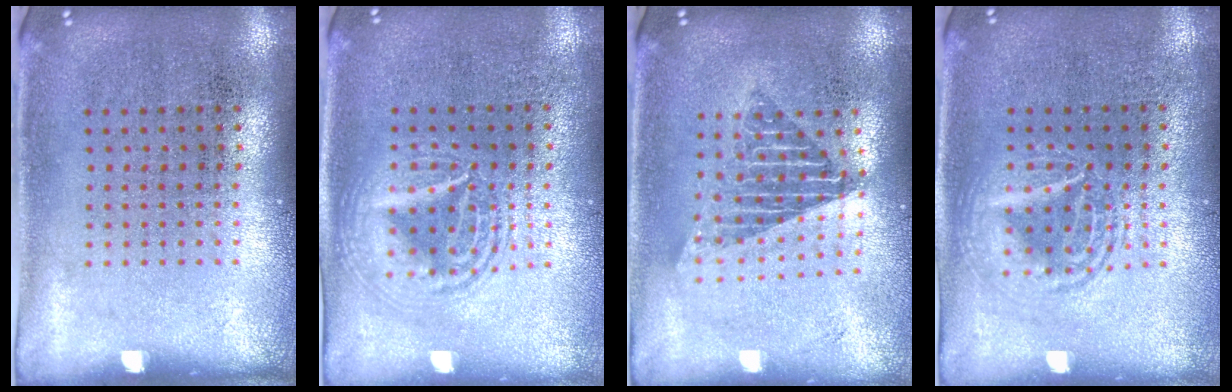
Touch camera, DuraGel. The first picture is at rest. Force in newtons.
{"total": 2.9, "press": 2.8, "slide": 0.3}
{"total": 1.6, "press": 1.3, "slide": 0.9}
{"total": 2.8, "press": 2.8, "slide": 0.3}